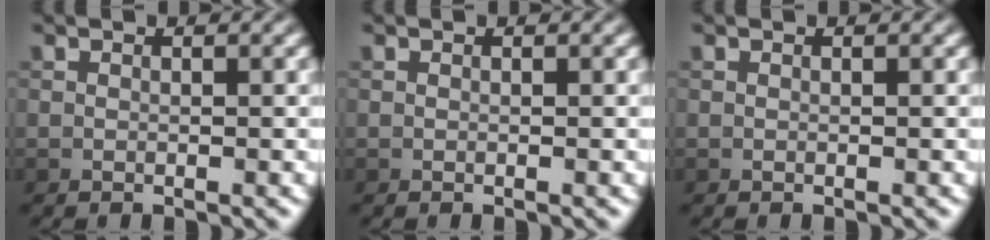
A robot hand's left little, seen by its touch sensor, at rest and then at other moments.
{"total": 0.0}
{"total": 0.0}